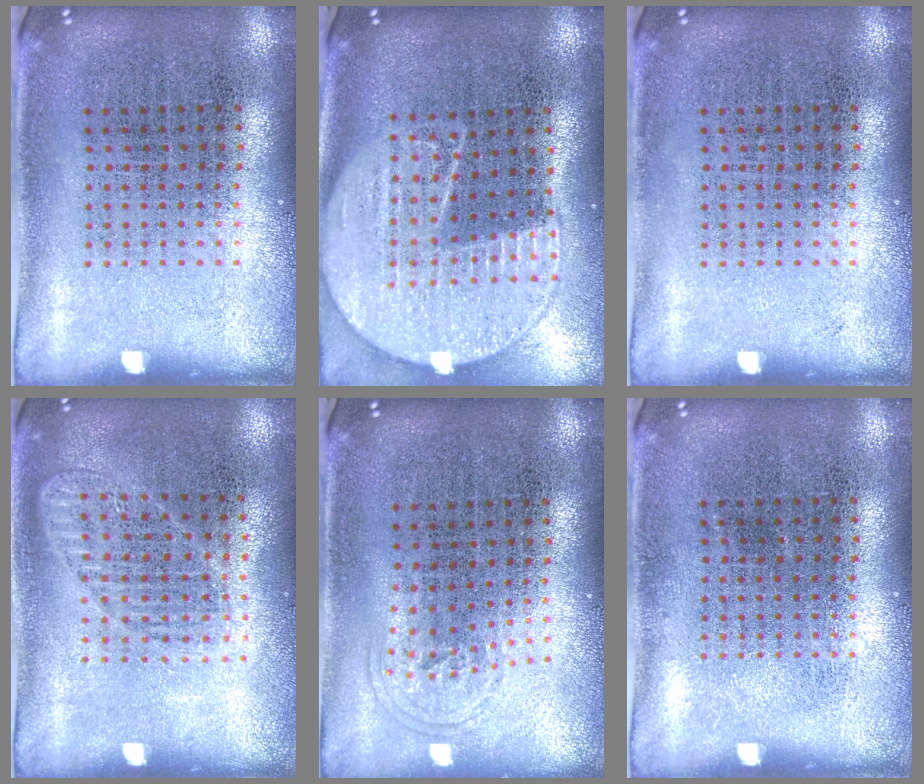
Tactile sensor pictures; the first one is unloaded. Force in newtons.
{"total": 2.1, "press": 1.9, "slide": 1.0}
{"total": 0.0}
{"total": 1.3, "press": 1.2, "slide": 0.3}
{"total": 0.9, "press": 0.6, "slide": 0.6}
{"total": 0.0}